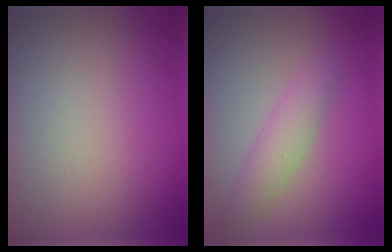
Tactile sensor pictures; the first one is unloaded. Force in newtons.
{"total": 2.5, "press": 2.5, "slide": 0.0}